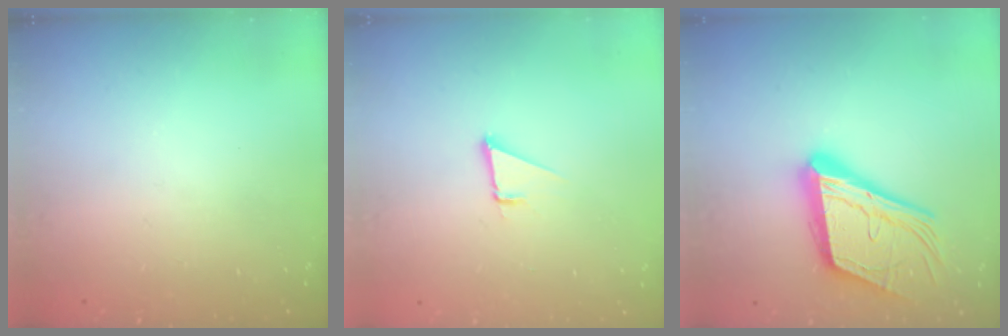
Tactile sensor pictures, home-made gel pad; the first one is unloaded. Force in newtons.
{"total": 1.9, "press": 1.9, "slide": 0.1}
{"total": 23.2, "press": 22.8, "slide": 3.7}